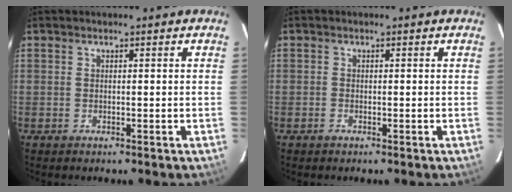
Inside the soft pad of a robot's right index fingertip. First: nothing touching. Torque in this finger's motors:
{"motor_torque": [0.17, -0.03, -0.01, 0.01]}